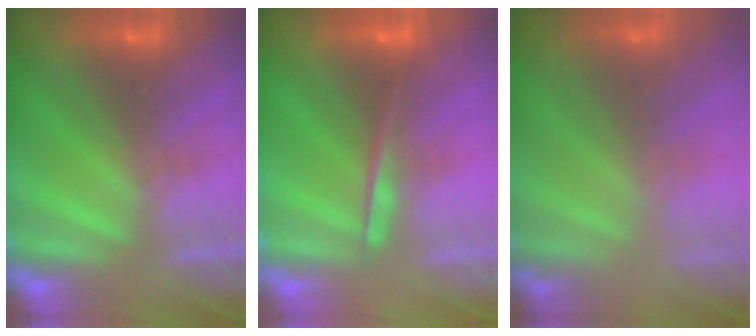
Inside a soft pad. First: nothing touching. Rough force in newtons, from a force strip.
{"total": 4.5}
{"total": 6.9}